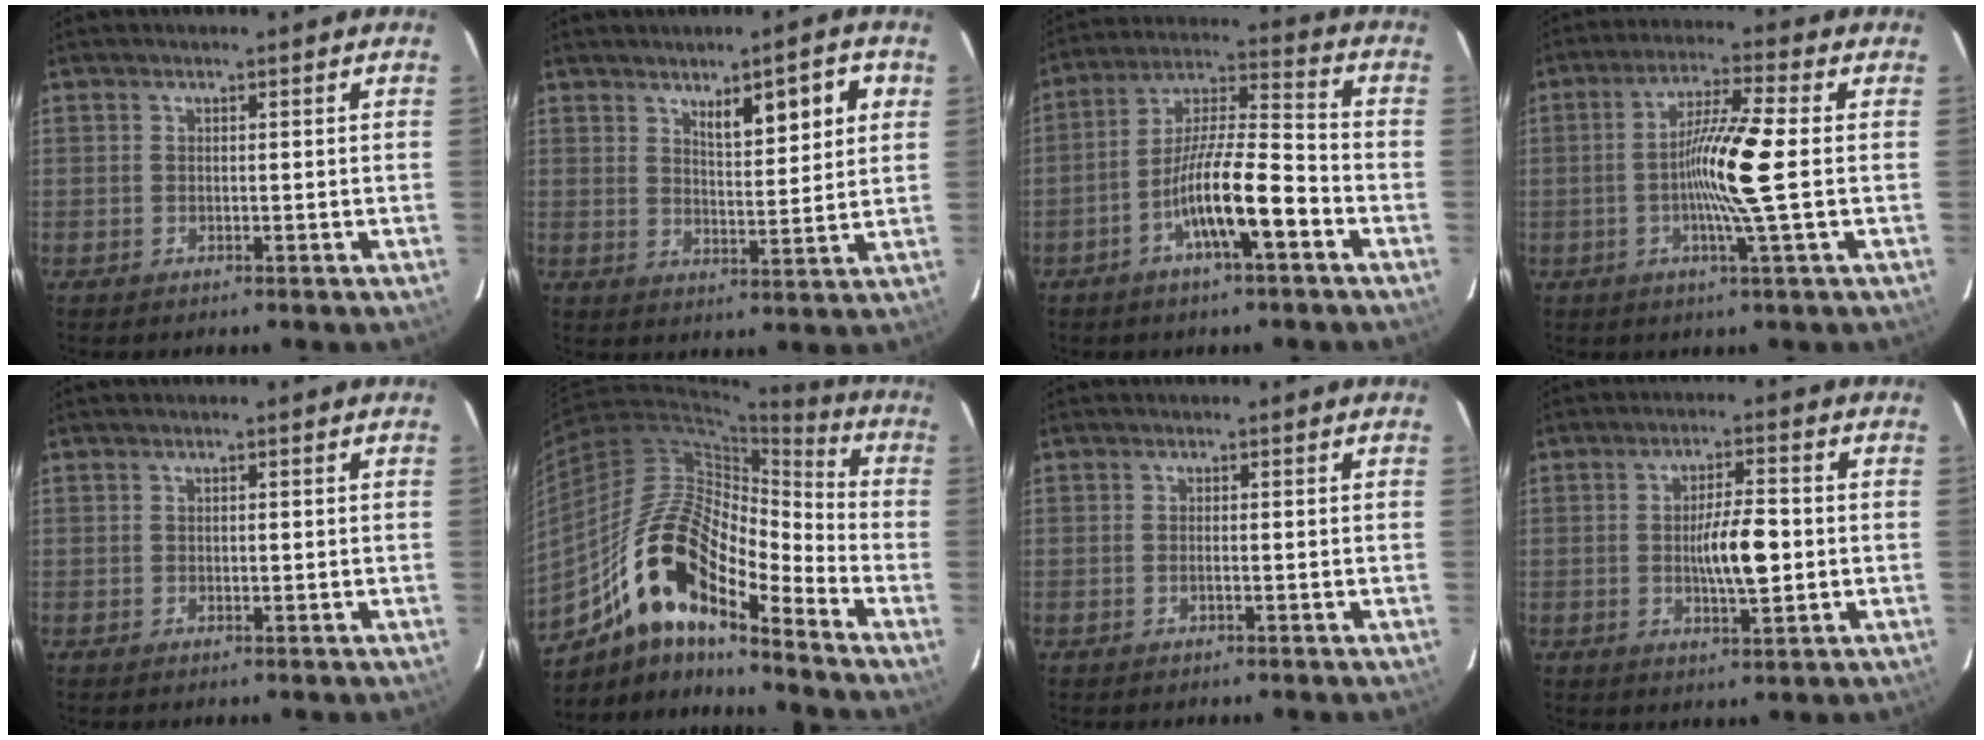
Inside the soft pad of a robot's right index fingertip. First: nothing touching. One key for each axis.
{"total": 7.7, "fx": 3.7, "fy": 1.9, "fz": 6.5, "tx": -0.097, "ty": 0.003, "tz": 0.060}
{"total": 12.1, "fx": -5.1, "fy": 1.4, "fz": 10.9, "tx": -0.202, "ty": 0.008, "tz": -0.092}
{"total": 9.9, "fx": -0.8, "fy": -1.1, "fz": 9.8, "tx": -0.182, "ty": -0.005, "tz": -0.021}
{"total": 0.5, "fx": 0.0, "fy": 0.2, "fz": 0.5, "tx": -0.007, "ty": 0.000, "tz": 0.001}
{"total": 15.8, "fx": -10.0, "fy": 4.6, "fz": 11.3, "tx": -0.216, "ty": 0.038, "tz": -0.174}
{"total": 0.7, "fx": -0.2, "fy": 0.1, "fz": 0.7, "tx": -0.015, "ty": 0.000, "tz": -0.003}
{"total": 7.2, "fx": -0.6, "fy": 1.4, "fz": 7.0, "tx": -0.124, "ty": 0.000, "tz": -0.009}